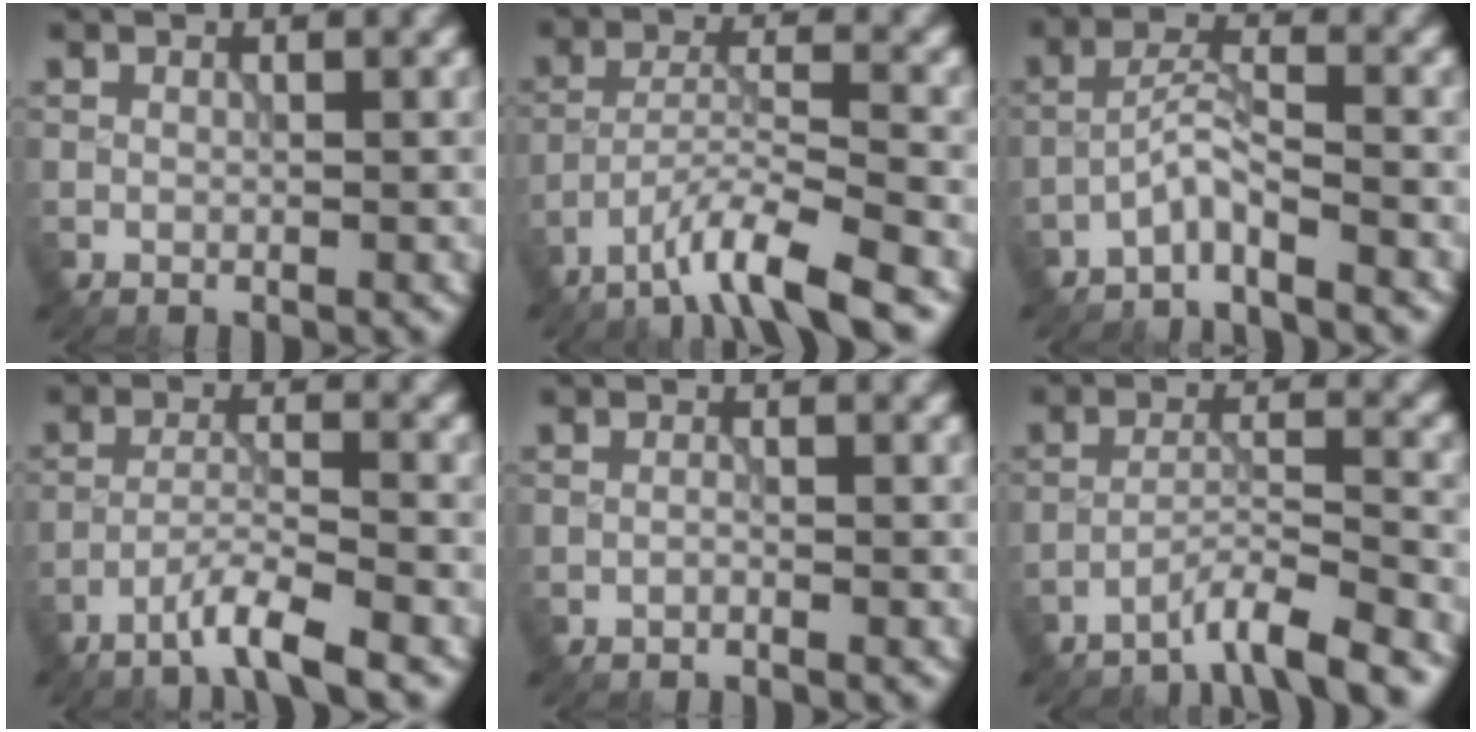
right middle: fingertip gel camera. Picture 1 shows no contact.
{"total": 6.4, "force": [-4.7, 0.6, 4.3], "torque": [-0.069, 0.002, -0.091]}
{"total": 2.7, "force": [-2.3, 0.0, 1.5], "torque": [-0.030, 0.011, -0.054]}
{"total": 4.1, "force": [-2.9, 0.2, 2.9], "torque": [-0.047, 0.006, -0.065]}
{"total": 0.6, "force": [-0.5, 0.0, 0.3], "torque": [-0.004, 0.001, -0.011]}
{"total": 4.3, "force": [-3.6, 0.2, 2.4], "torque": [-0.030, 0.011, -0.075]}